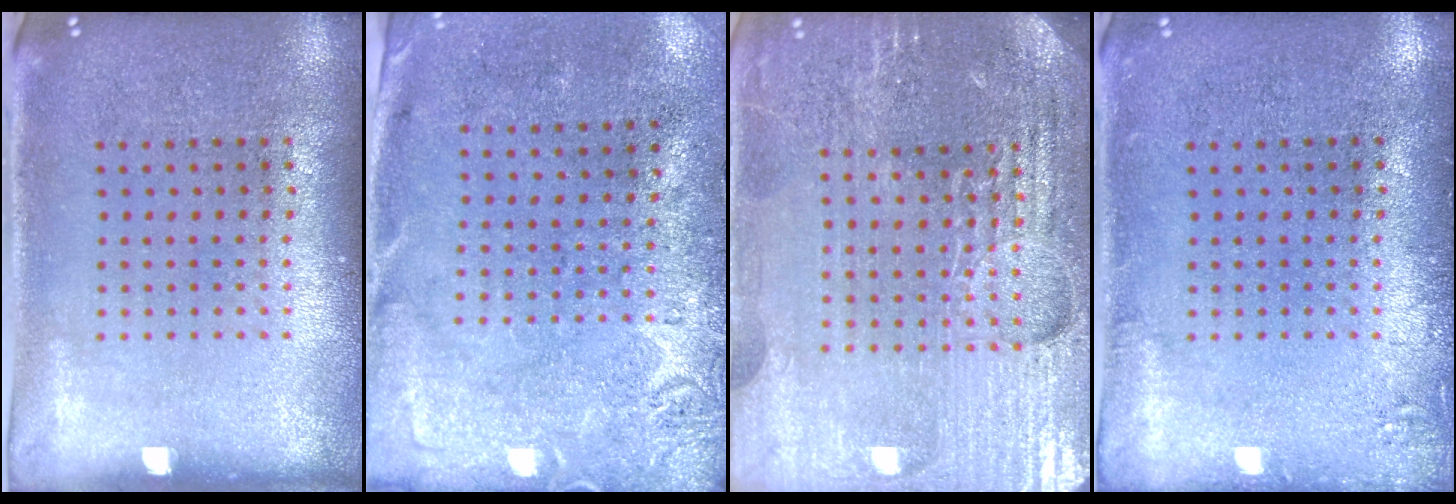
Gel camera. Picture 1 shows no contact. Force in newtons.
{"total": 2.9, "press": 2.2, "slide": 1.8}
{"total": 4.9, "press": 4.6, "slide": 1.6}
{"total": 1.3, "press": 1.2, "slide": 0.3}